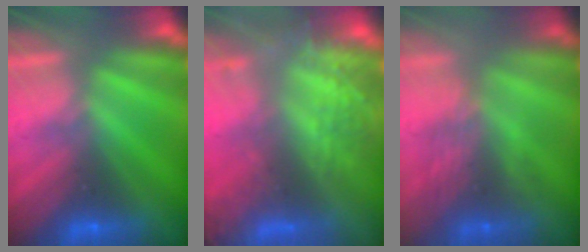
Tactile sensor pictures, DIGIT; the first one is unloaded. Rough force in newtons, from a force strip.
{"total": 6.0}
{"total": 2.9}